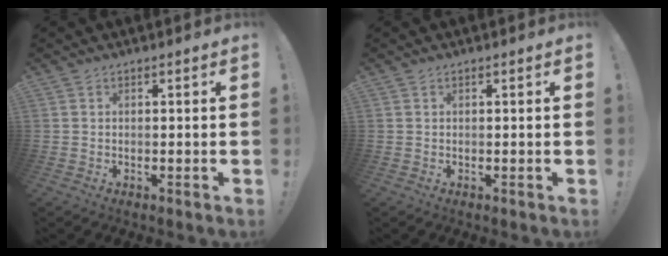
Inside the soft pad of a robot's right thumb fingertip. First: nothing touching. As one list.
[{"total": 0.0}]